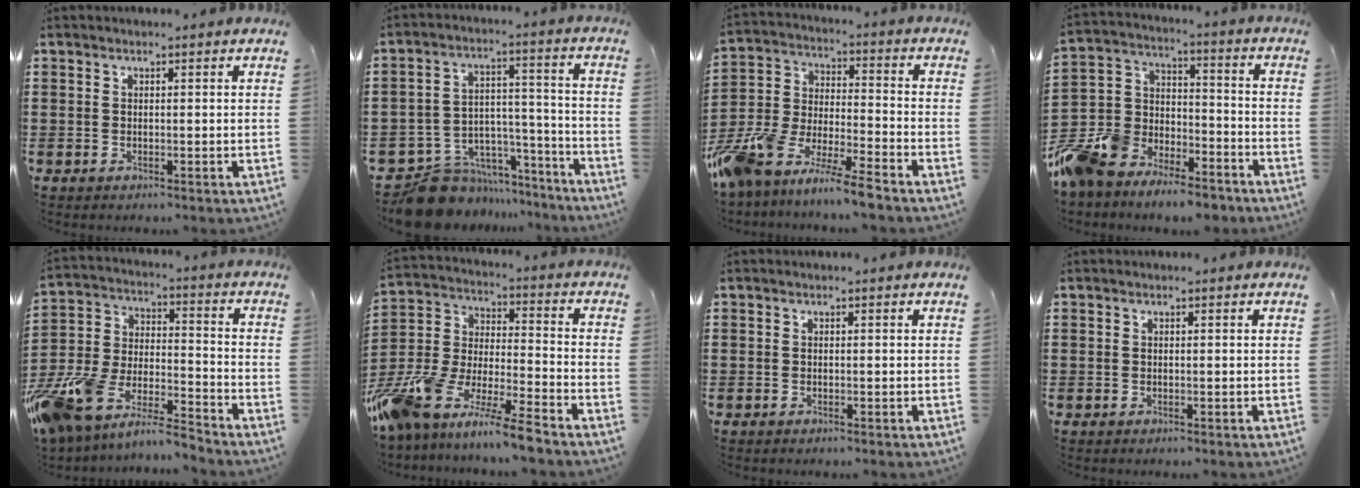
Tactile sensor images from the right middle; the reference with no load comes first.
{"total": 9.6, "force": [-8.5, 4.2, 1.3], "torque": [-0.031, 0.024, -0.158]}
{"total": 9.6, "force": [-9.2, 0.1, 2.5], "torque": [-0.069, 0.004, -0.191]}
{"total": 10.3, "force": [-9.5, 4.0, 0.8], "torque": [-0.045, 0.020, -0.190]}
{"total": 10.7, "force": [-10.0, 2.0, 3.1], "torque": [-0.079, 0.017, -0.203]}
{"total": 11.0, "force": [-10.2, 0.4, 4.2], "torque": [-0.107, 0.003, -0.212]}
{"total": 0.0}
{"total": 0.0}